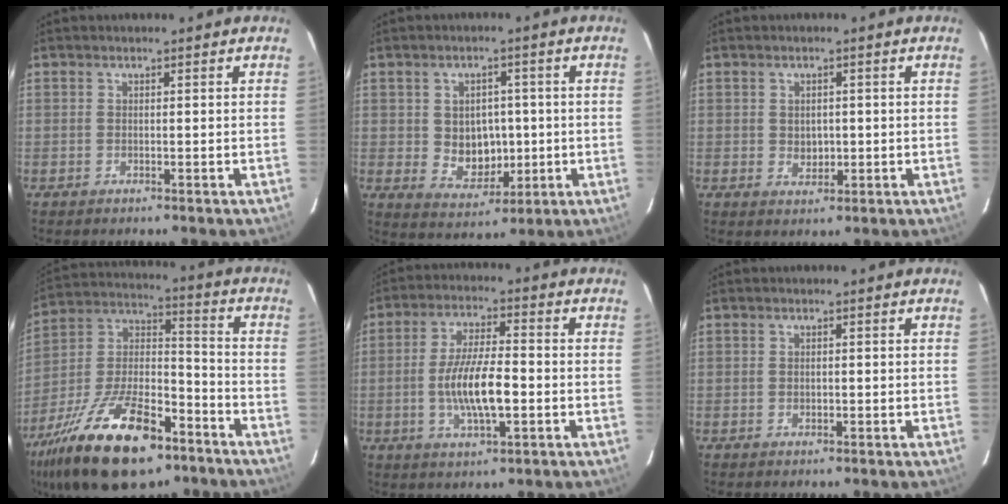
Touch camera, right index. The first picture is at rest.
{"total": 7.6, "force": [-0.1, 6.3, 4.2], "torque": [-0.079, 0.004, 0.018]}
{"total": 2.9, "force": [-0.1, 2.4, 1.6], "torque": [-0.025, 0.001, 0.003]}
{"total": 25.5, "force": [-15.4, 10.9, 17.1], "torque": [-0.337, -0.011, -0.258]}
{"total": 10.4, "force": [-2.2, 2.9, 9.8], "torque": [-0.189, -0.003, -0.038]}
{"total": 0.8, "force": [-0.1, 0.6, 0.5], "torque": [-0.008, 0.002, -0.001]}